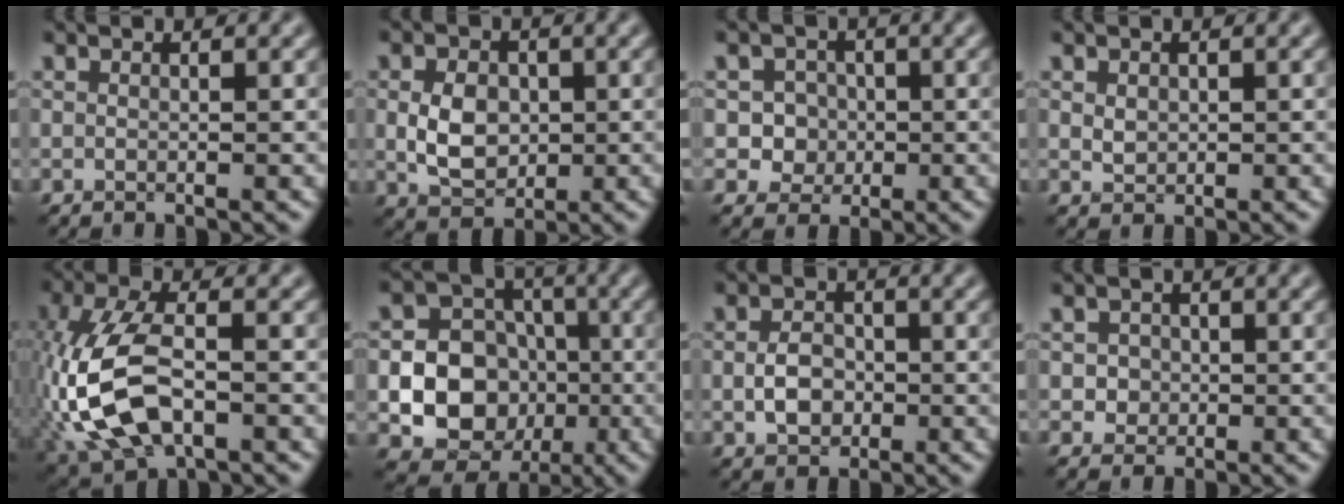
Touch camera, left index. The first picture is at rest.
{"total": 4.1, "force": [-0.2, 3.0, 2.8], "torque": [-0.059, -0.003, -0.005]}
{"total": 3.1, "force": [-0.3, 2.9, 1.0], "torque": [-0.001, 0.006, -0.020]}
{"total": 1.2, "force": [0.2, 1.0, 0.7], "torque": [-0.016, -0.002, 0.006]}
{"total": 10.4, "force": [-2.7, 5.5, 8.5], "torque": [-0.198, 0.001, -0.064]}
{"total": 11.1, "force": [-2.3, 10.0, 4.3], "torque": [-0.075, -0.001, -0.059]}
{"total": 3.1, "force": [-0.6, 2.2, 2.0], "torque": [-0.041, 0.001, -0.017]}
{"total": 1.8, "force": [-0.1, 1.7, 0.6], "torque": [0.000, 0.002, -0.001]}